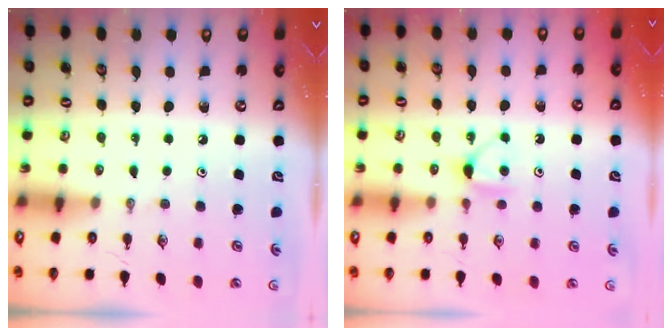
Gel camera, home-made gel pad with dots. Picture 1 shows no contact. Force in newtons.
{"total": 5.3, "press": 5.3, "slide": 0.4}